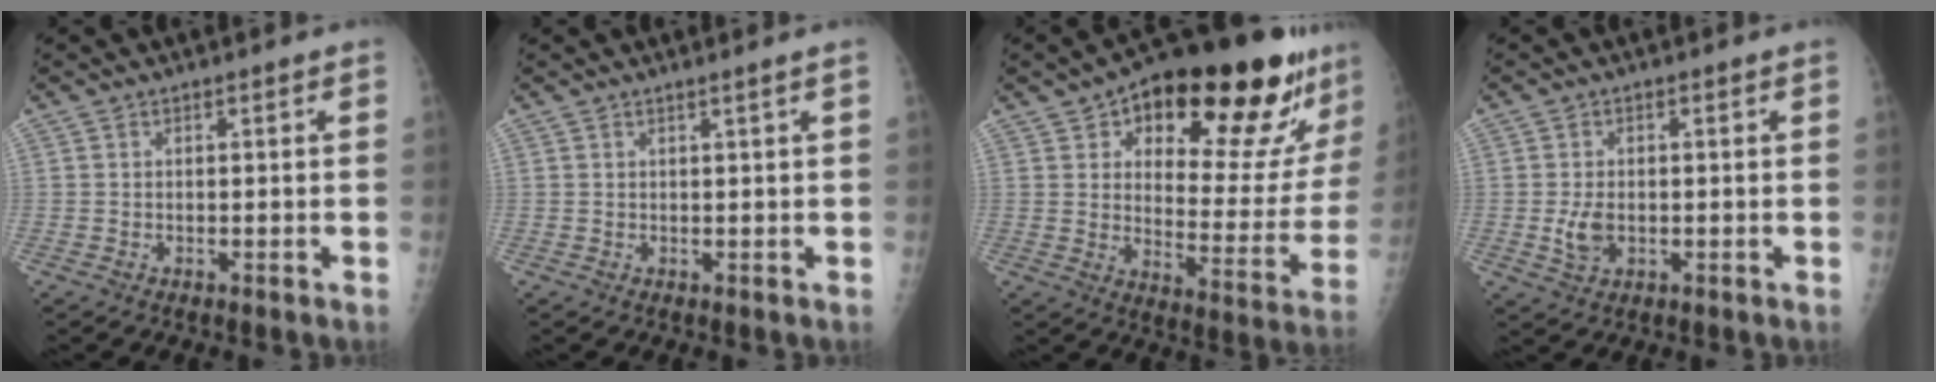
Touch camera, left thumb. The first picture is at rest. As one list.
[{"total": 1.0, "force": [0.5, -0.4, 0.7], "torque": [-0.022, -0.007, 0.014]}, {"total": 26.8, "force": [15.6, 10.1, 19.2], "torque": [-0.222, -0.043, 0.223]}, {"total": 3.9, "force": [-0.5, 2.6, 3.0], "torque": [-0.057, -0.004, -0.005]}]